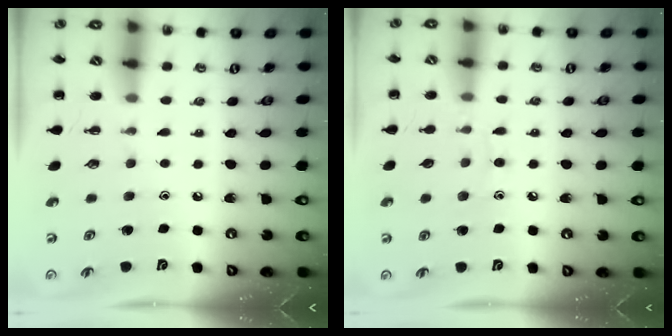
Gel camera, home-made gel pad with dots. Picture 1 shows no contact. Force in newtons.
{"total": 5.9, "press": 5.7, "slide": 1.6}